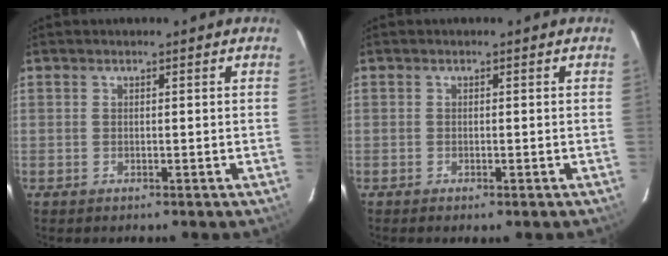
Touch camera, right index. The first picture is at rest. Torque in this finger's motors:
{"motor_torque": [0.31, -0.28, 0.12, 0.03]}